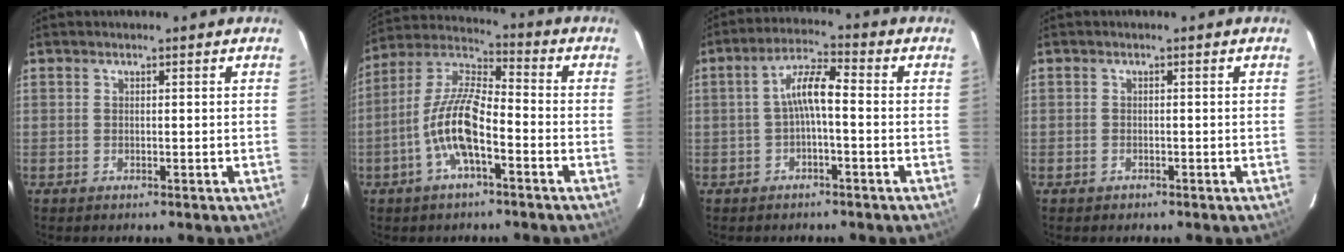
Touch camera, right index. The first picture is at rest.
{"total": 11.7, "force": [-4.7, 3.5, 10.2], "torque": [-0.216, 0.005, -0.094]}
{"total": 5.7, "force": [-1.0, 1.3, 5.4], "torque": [-0.112, 0.018, -0.020]}
{"total": 1.2, "force": [-0.8, 1.0, 0.1], "torque": [-0.002, 0.003, -0.010]}